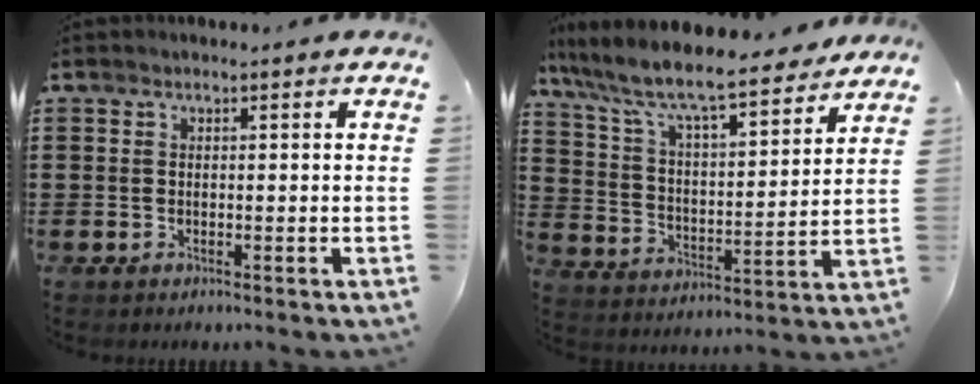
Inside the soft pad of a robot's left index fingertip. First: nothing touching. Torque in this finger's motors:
{"motor_torque": [2.14, 0.00, 1.05, 0.21]}